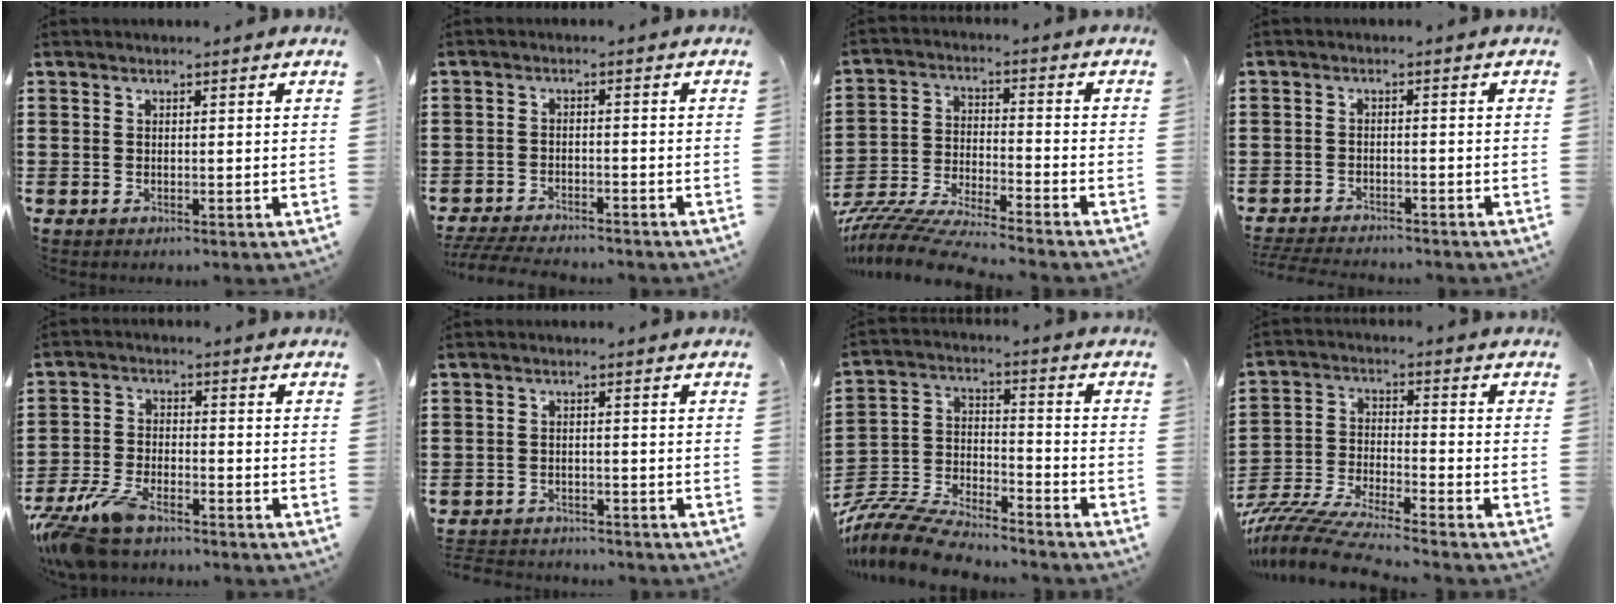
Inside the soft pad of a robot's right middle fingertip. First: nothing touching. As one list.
[{"total": 4.1, "force": [-4.0, 0.4, 0.9], "torque": [-0.029, -0.007, -0.086]}, {"total": 8.5, "force": [-8.1, 0.0, 2.3], "torque": [-0.056, -0.005, -0.166]}, {"total": 3.0, "force": [-3.0, 0.2, 0.2], "torque": [-0.014, -0.003, -0.065]}, {"total": 7.5, "force": [-6.1, 1.9, 3.8], "torque": [-0.096, -0.002, -0.122]}, {"total": 2.5, "force": [-2.5, 0.4, -0.1], "torque": [-0.005, -0.001, -0.054]}, {"total": 10.5, "force": [-10.1, 1.4, 2.6], "torque": [-0.067, 0.013, -0.207]}, {"total": 9.0, "force": [-8.6, 0.0, 2.8], "torque": [-0.064, 0.000, -0.172]}]